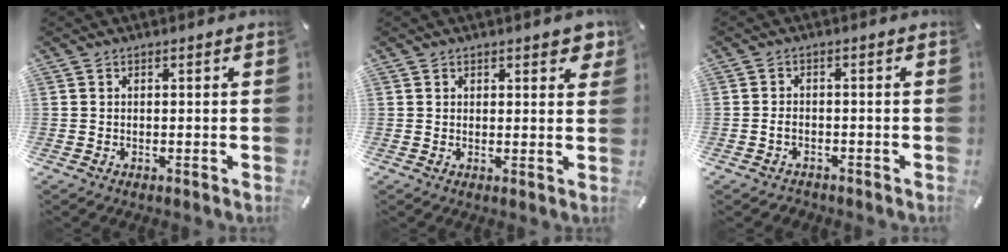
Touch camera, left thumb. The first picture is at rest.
{"total": 2.6, "force": [1.8, 1.3, 1.3], "torque": [-0.005, -0.005, 0.027]}
{"total": 2.5, "force": [-1.2, 1.8, 1.3], "torque": [-0.033, 0.003, -0.025]}